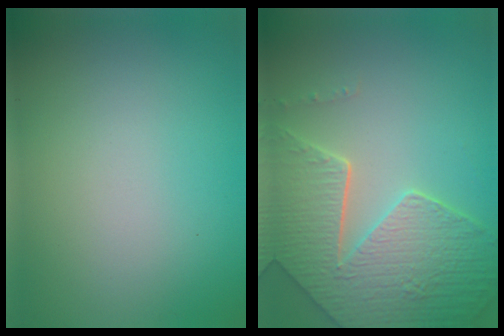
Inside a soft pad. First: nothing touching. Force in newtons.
{"total": 8.6, "press": 6.1, "slide": 6.0}